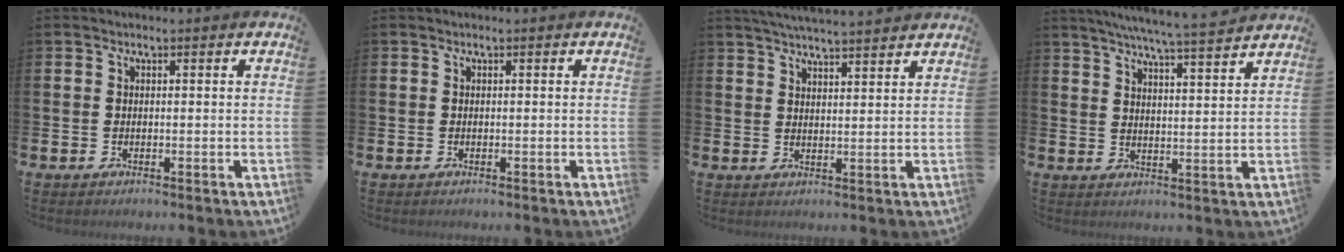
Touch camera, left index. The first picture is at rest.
{"total": 0.0}
{"total": 4.4, "force": [4.3, -0.3, 0.6], "torque": [-0.021, -0.020, 0.078]}
{"total": 6.4, "force": [6.1, -0.6, 2.0], "torque": [-0.045, -0.042, 0.103]}